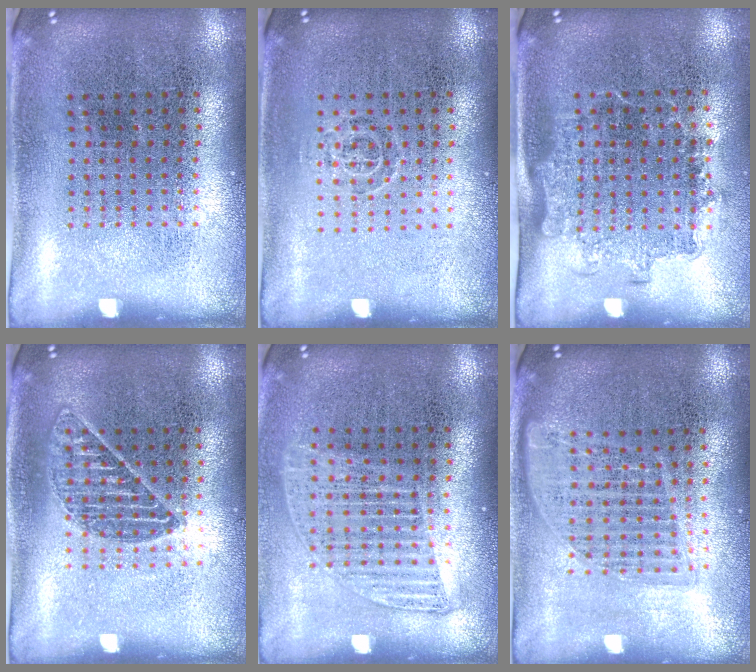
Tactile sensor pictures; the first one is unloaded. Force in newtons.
{"total": 0.7, "press": 0.5, "slide": 0.5}
{"total": 1.4, "press": 1.2, "slide": 0.8}
{"total": 1.0, "press": 0.9, "slide": 0.4}
{"total": 1.2, "press": 1.1, "slide": 0.6}
{"total": 1.6, "press": 1.4, "slide": 0.8}